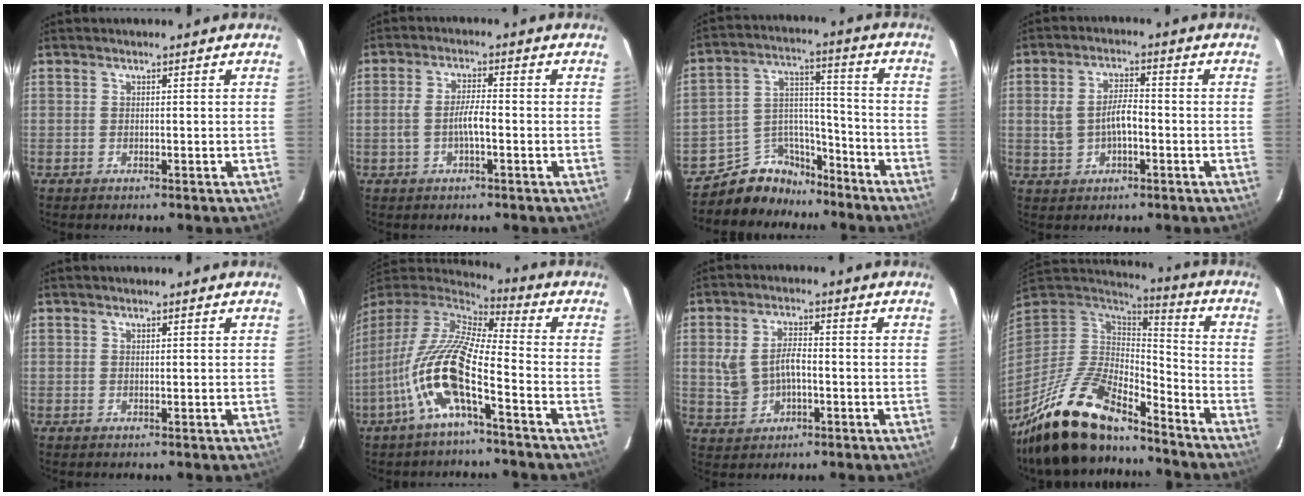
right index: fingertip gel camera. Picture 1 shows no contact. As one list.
[{"total": 4.4, "force": [-1.3, 0.9, 4.1], "torque": [-0.082, 0.006, -0.021]}, {"total": 10.4, "force": [-8.7, 5.7, 0.7], "torque": [-0.018, 0.068, -0.145]}, {"total": 6.2, "force": [-1.1, 3.3, 5.2], "torque": [-0.105, 0.010, -0.012]}, {"total": 0.0}, {"total": 16.7, "force": [-6.7, 3.6, 14.9], "torque": [-0.284, -0.018, -0.138]}, {"total": 6.8, "force": [-0.8, 4.2, 5.2], "torque": [-0.113, 0.008, -0.005]}, {"total": 21.2, "force": [-16.3, 6.5, 12.0], "torque": [-0.248, -0.033, -0.292]}]